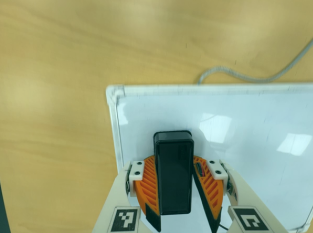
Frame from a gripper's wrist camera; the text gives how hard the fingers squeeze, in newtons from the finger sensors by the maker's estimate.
{"total": 9.7, "left": 11.1, "right": 8.4}